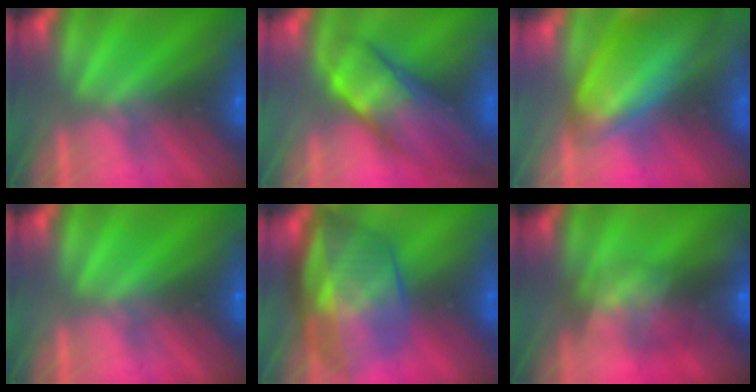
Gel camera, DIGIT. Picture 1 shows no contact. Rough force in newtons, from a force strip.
{"total": 9.5}
{"total": 9.7}
{"total": 0.0}
{"total": 7.6}
{"total": 6.9}